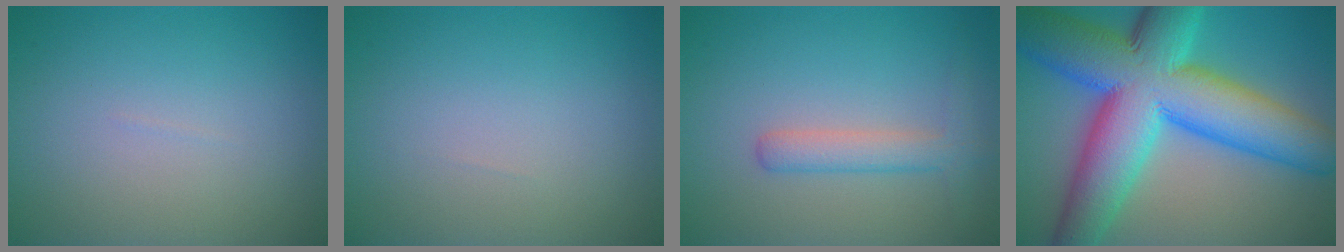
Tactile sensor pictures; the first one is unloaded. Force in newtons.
{"total": 0.0}
{"total": 2.7, "press": 2.7, "slide": 0.1}
{"total": 16.0, "press": 16.0, "slide": 0.4}